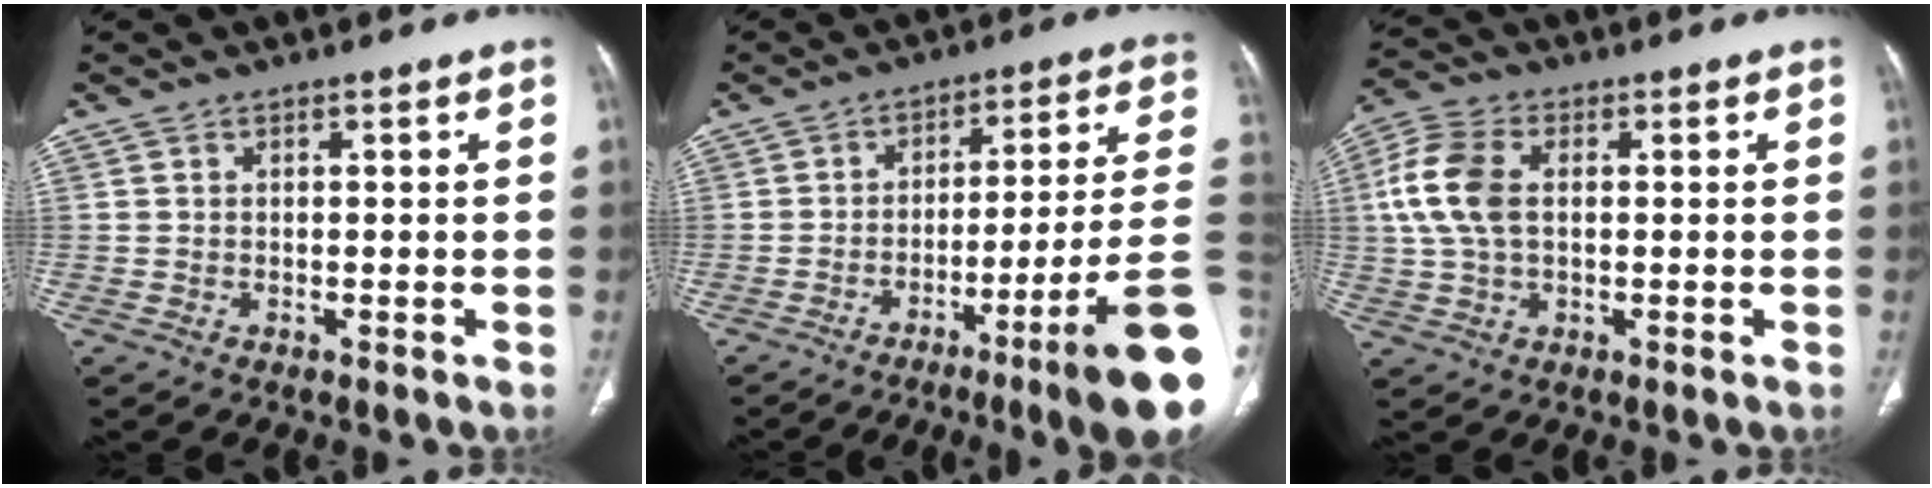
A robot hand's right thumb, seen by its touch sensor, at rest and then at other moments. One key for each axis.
{"total": 18.5, "fx": -7.9, "fy": -0.3, "fz": 16.7, "tx": -0.177, "ty": 0.045, "tz": -0.122}
{"total": 10.3, "fx": 1.2, "fy": 6.4, "fz": 7.9, "tx": -0.181, "ty": 0.018, "tz": 0.023}